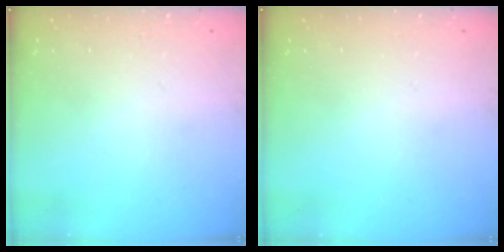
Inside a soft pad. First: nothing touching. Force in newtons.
{"total": 0.0}